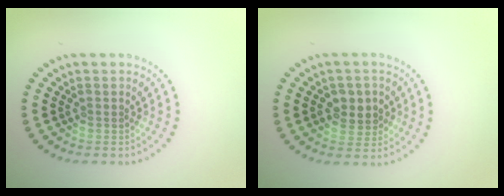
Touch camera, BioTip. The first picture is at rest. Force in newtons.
{"total": 2.8, "press": 2.8, "slide": 0.4}